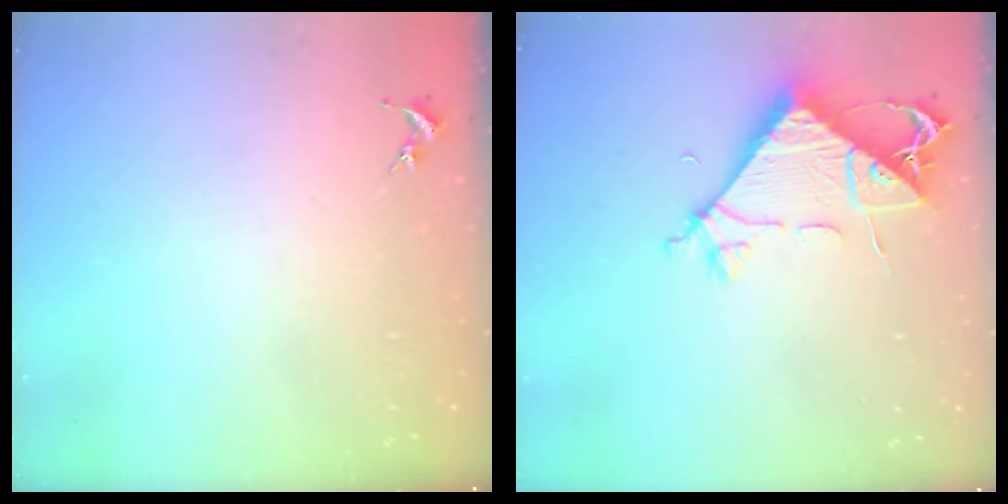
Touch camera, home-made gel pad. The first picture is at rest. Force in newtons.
{"total": 7.6, "press": 7.5, "slide": 1.2}